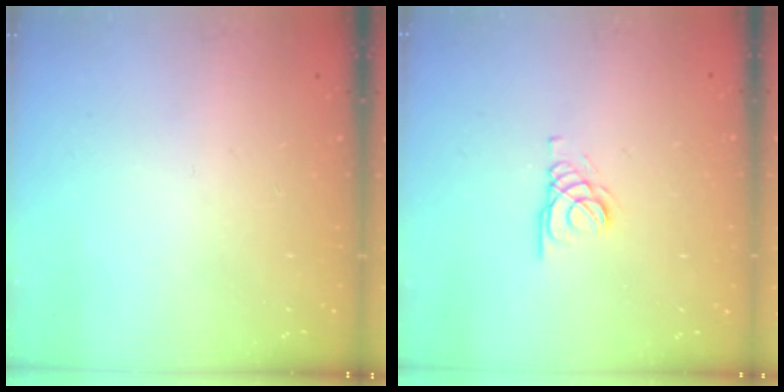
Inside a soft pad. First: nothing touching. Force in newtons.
{"total": 1.6, "press": 1.6, "slide": 0.2}